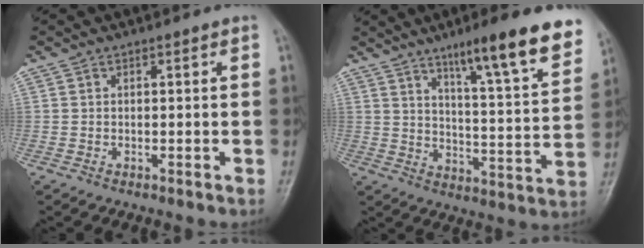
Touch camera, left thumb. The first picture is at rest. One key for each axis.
{"total": 16.8, "fx": 11.0, "fy": 2.2, "fz": 12.5, "tx": -0.156, "ty": -0.058, "tz": 0.164}